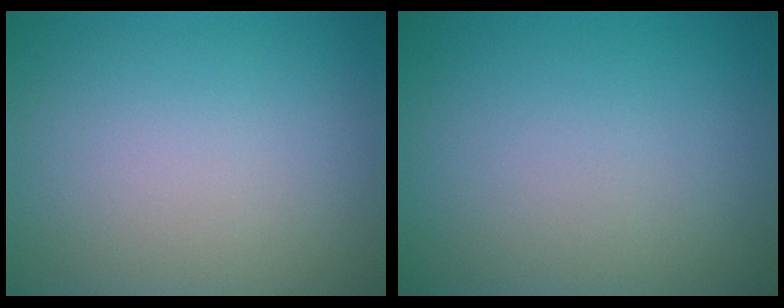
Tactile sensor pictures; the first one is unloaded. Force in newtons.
{"total": 0.0}